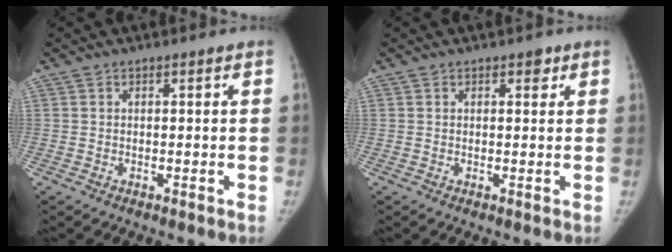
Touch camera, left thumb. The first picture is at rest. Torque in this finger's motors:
{"motor_torque": [0.17, -0.15, 0.60, -0.42, 0.04]}